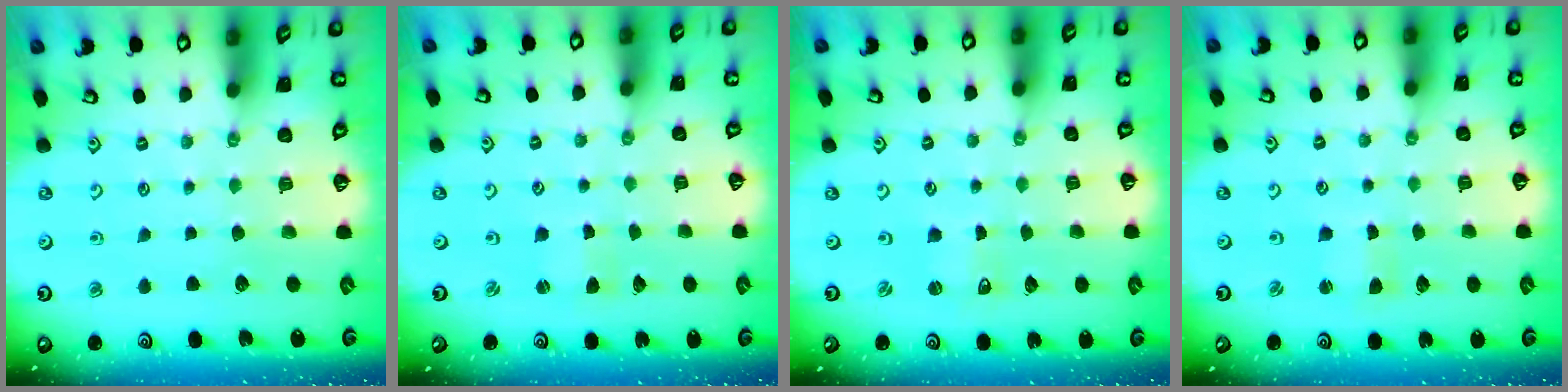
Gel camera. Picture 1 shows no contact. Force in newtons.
{"total": 1.0, "press": 0.9, "slide": 0.2}
{"total": 0.0}
{"total": 1.5, "press": 1.5, "slide": 0.3}